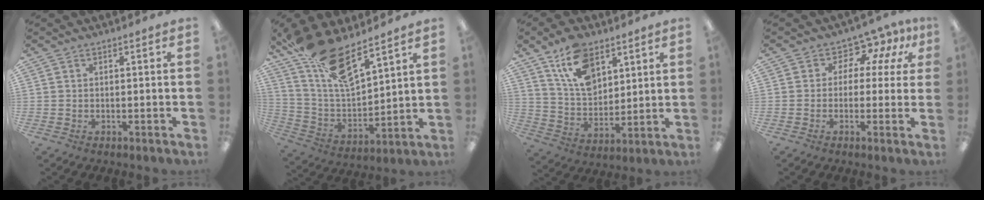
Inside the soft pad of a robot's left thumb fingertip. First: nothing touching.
{"total": 16.3, "force": [12.7, 4.4, 9.2], "torque": [-0.191, -0.077, 0.227]}
{"total": 13.8, "force": [8.3, 8.0, 7.5], "torque": [-0.138, -0.023, 0.155]}
{"total": 6.1, "force": [3.3, 4.3, 2.6], "torque": [-0.050, -0.027, 0.061]}